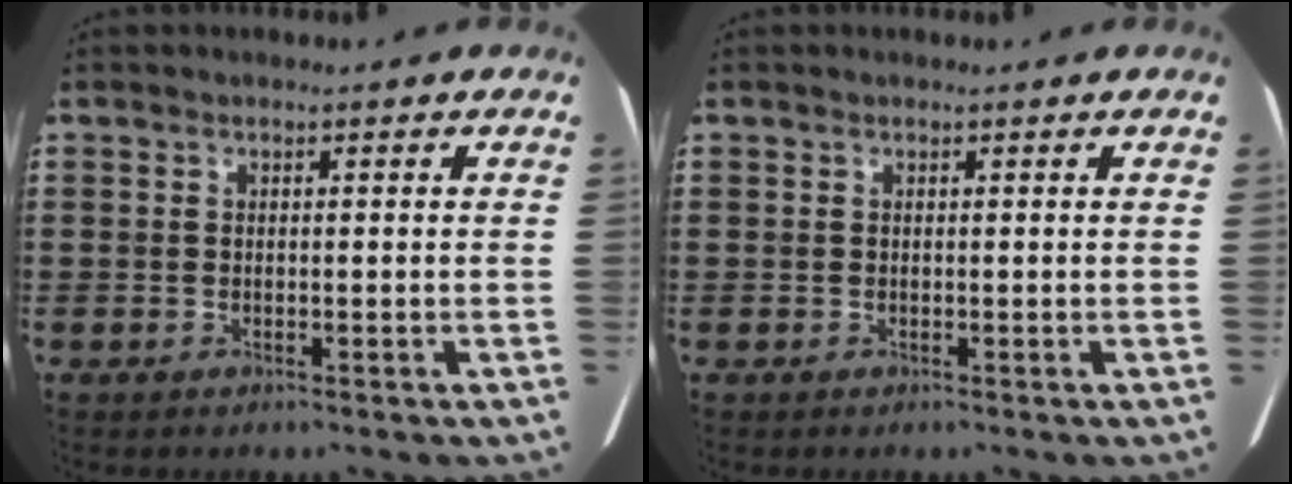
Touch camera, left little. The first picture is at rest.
{"total": 0.0}